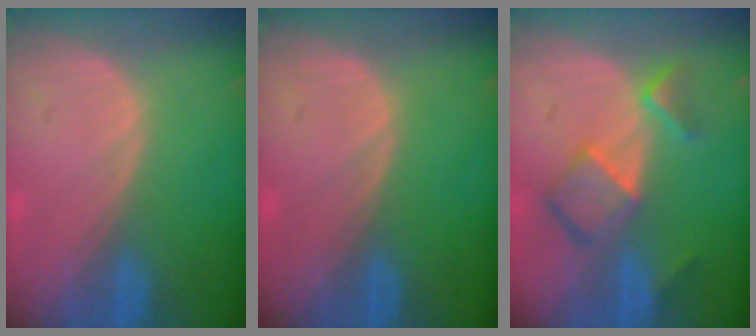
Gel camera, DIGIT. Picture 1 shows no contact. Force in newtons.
{"total": 0.0}
{"total": 7.3, "press": 6.3, "slide": 3.7}